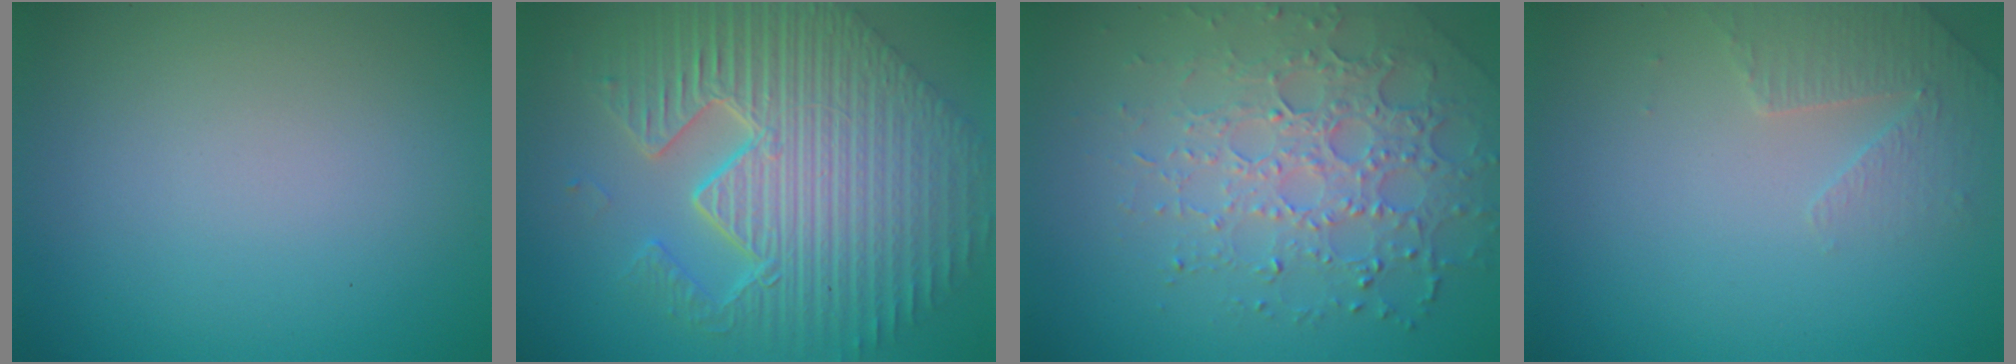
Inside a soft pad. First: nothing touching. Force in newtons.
{"total": 11.8, "press": 7.8, "slide": 8.9}
{"total": 5.2, "press": 4.3, "slide": 2.8}
{"total": 2.3, "press": 2.2, "slide": 0.6}